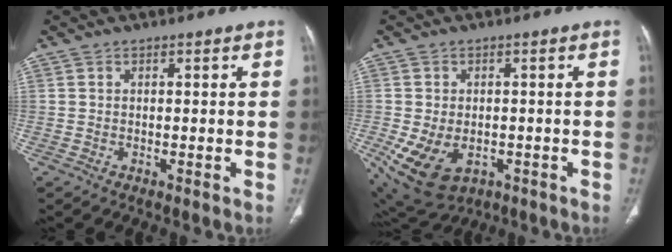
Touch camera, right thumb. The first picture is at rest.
{"total": 11.2, "force": [-3.5, 7.6, 7.4], "torque": [-0.137, 0.005, -0.037]}